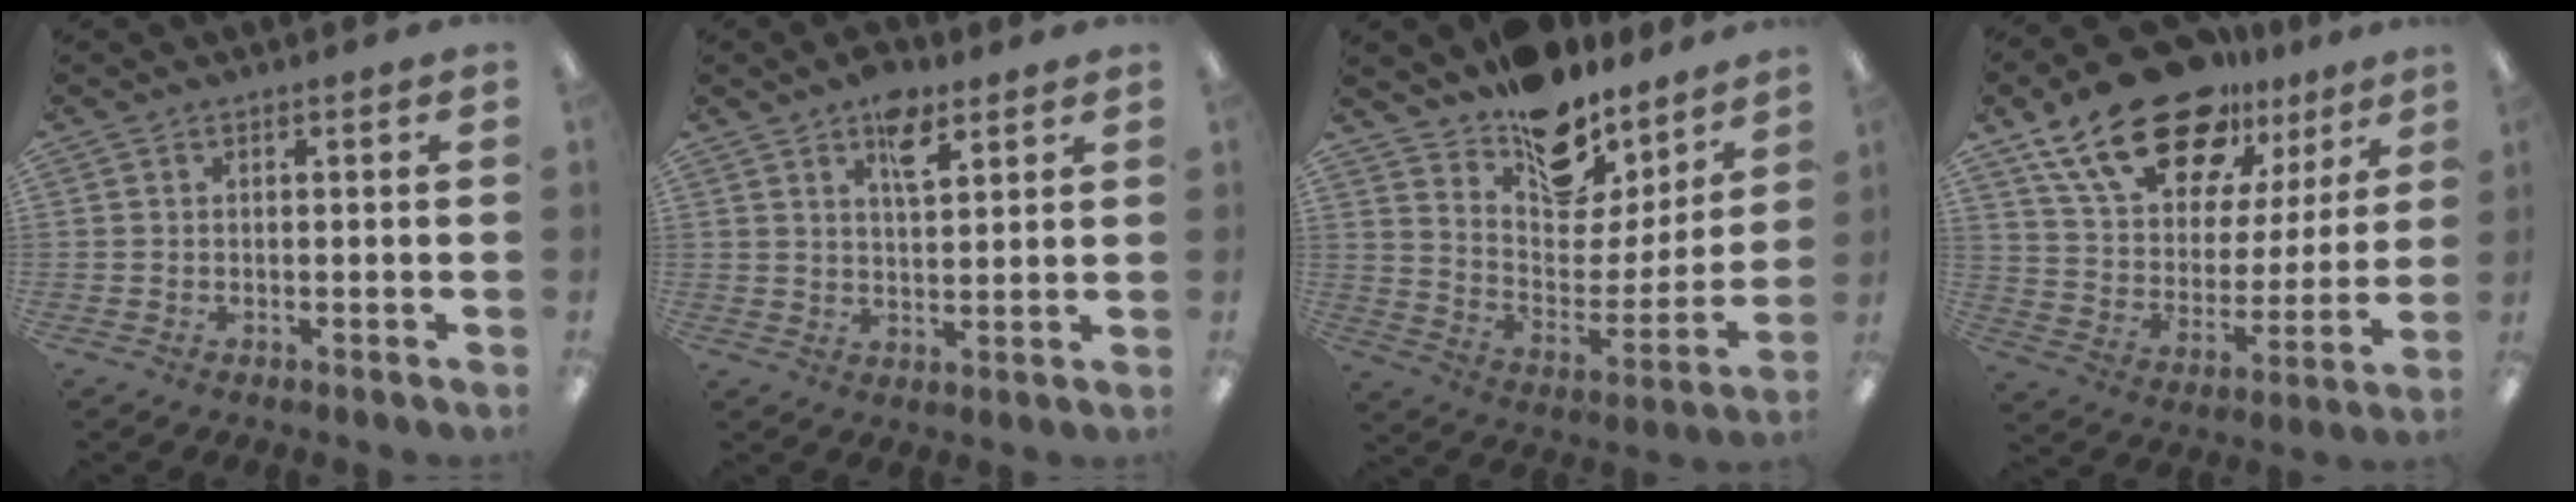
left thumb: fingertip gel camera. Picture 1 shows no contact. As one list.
[{"total": 7.5, "force": [4.6, 3.4, 4.9], "torque": [-0.066, -0.020, 0.077]}, {"total": 16.3, "force": [13.0, 8.3, 5.3], "torque": [-0.072, -0.110, 0.229]}, {"total": 22.5, "force": [15.7, 11.0, 11.8], "torque": [-0.204, -0.091, 0.280]}]